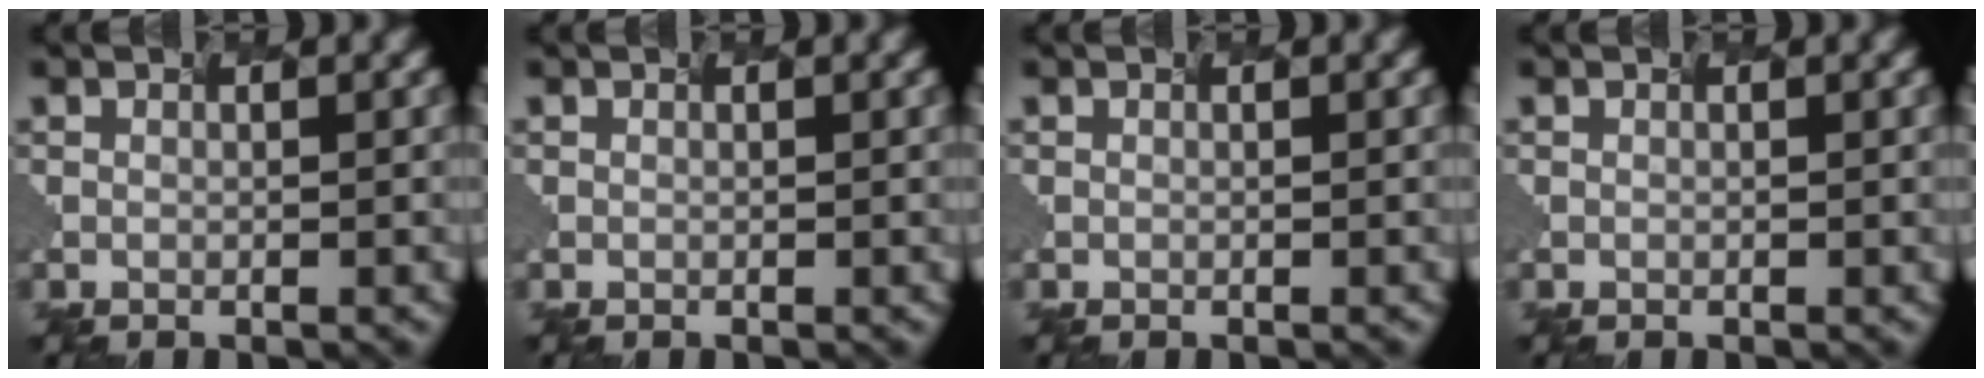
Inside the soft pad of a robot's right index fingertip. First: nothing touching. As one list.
[{"total": 0.0}, {"total": 0.0}, {"total": 0.0}]